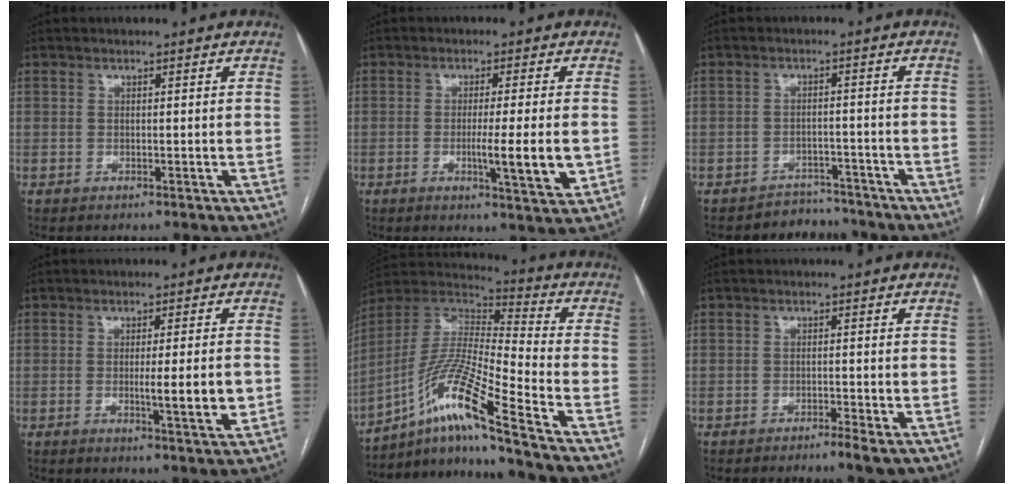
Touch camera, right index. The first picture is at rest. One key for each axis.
{"total": 7.4, "fx": -1.4, "fy": -0.1, "fz": 7.3, "tx": -0.113, "ty": -0.016, "tz": -0.023}
{"total": 4.4, "fx": -3.9, "fy": 1.7, "fz": -1.1, "tx": 0.022, "ty": 0.018, "tz": -0.057}
{"total": 6.3, "fx": -1.1, "fy": -0.1, "fz": 6.2, "tx": -0.090, "ty": -0.011, "tz": -0.015}
{"total": 15.7, "fx": -9.9, "fy": -1.1, "fz": 12.2, "tx": -0.251, "ty": 0.001, "tz": -0.180}
{"total": 2.7, "fx": -1.7, "fy": 0.3, "fz": 2.1, "tx": -0.033, "ty": -0.003, "tz": -0.025}